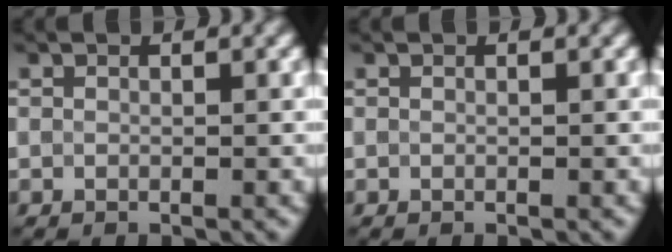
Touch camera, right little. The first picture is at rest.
{"total": 0.0}